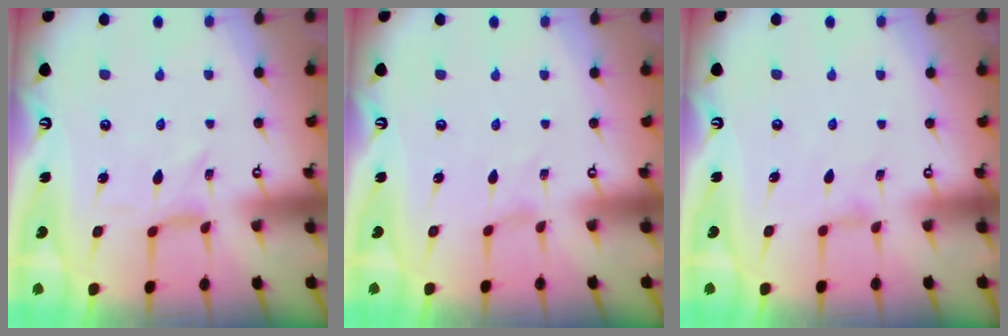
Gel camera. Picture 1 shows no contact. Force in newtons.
{"total": 0.0}
{"total": 1.8, "press": 1.7, "slide": 0.4}